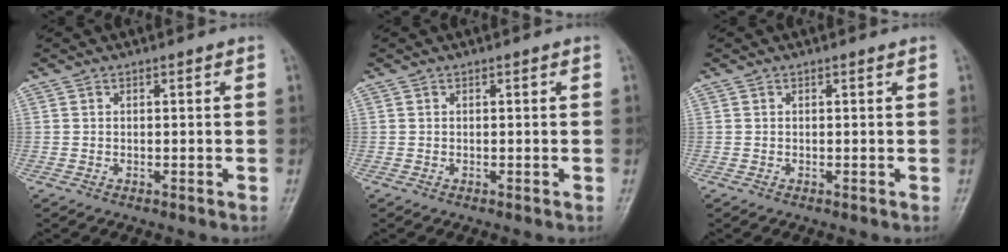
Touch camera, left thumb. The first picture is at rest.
{"total": 0.0}
{"total": 0.0}